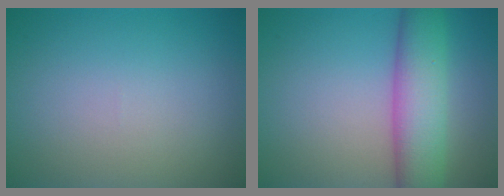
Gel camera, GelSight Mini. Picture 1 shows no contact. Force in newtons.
{"total": 6.8, "press": 6.8, "slide": 0.2}